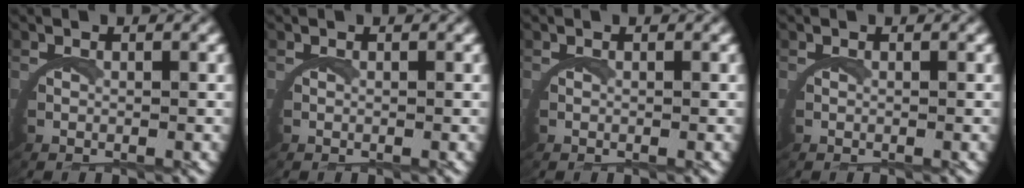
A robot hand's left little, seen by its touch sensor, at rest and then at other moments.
{"total": 0.0}
{"total": 0.0}
{"total": 0.0}